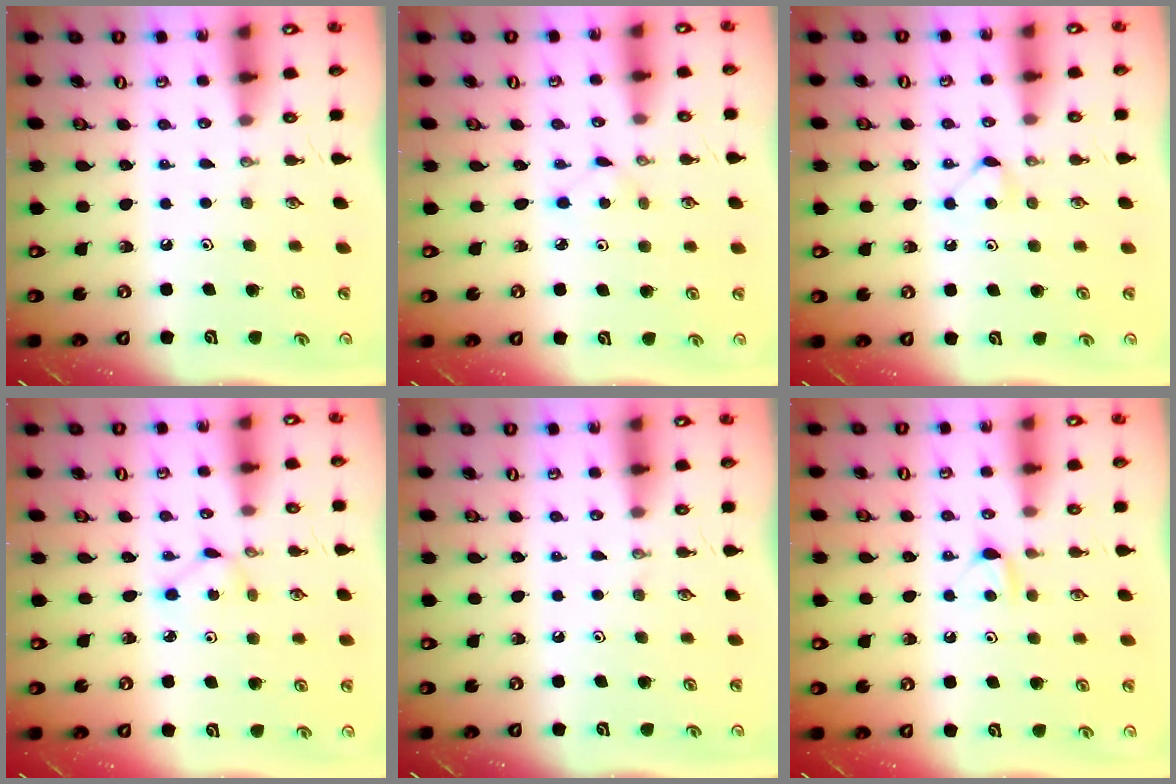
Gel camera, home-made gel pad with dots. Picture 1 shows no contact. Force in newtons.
{"total": 1.6, "press": 1.6, "slide": 0.2}
{"total": 5.2, "press": 5.2, "slide": 0.4}
{"total": 1.8, "press": 1.7, "slide": 0.2}
{"total": 0.0}
{"total": 4.8, "press": 4.7, "slide": 0.7}